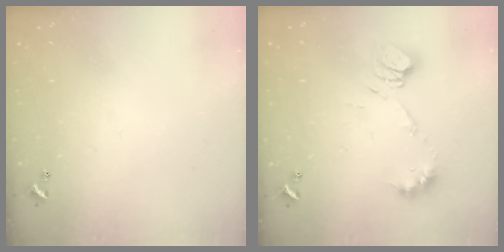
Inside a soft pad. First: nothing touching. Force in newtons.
{"total": 10.9, "press": 10.9, "slide": 1.0}